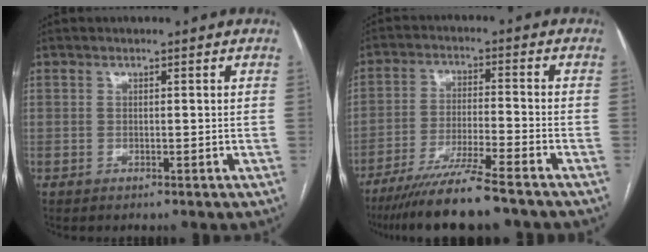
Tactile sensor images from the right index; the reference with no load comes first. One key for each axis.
{"total": 10.8, "fx": -8.7, "fy": -0.3, "fz": 6.4, "tx": -0.106, "ty": -0.033, "tz": -0.150}